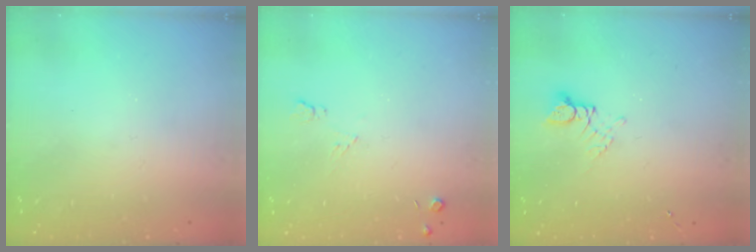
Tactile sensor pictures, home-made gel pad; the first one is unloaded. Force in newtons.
{"total": 4.1, "press": 4.0, "slide": 0.7}
{"total": 2.9, "press": 2.8, "slide": 0.4}